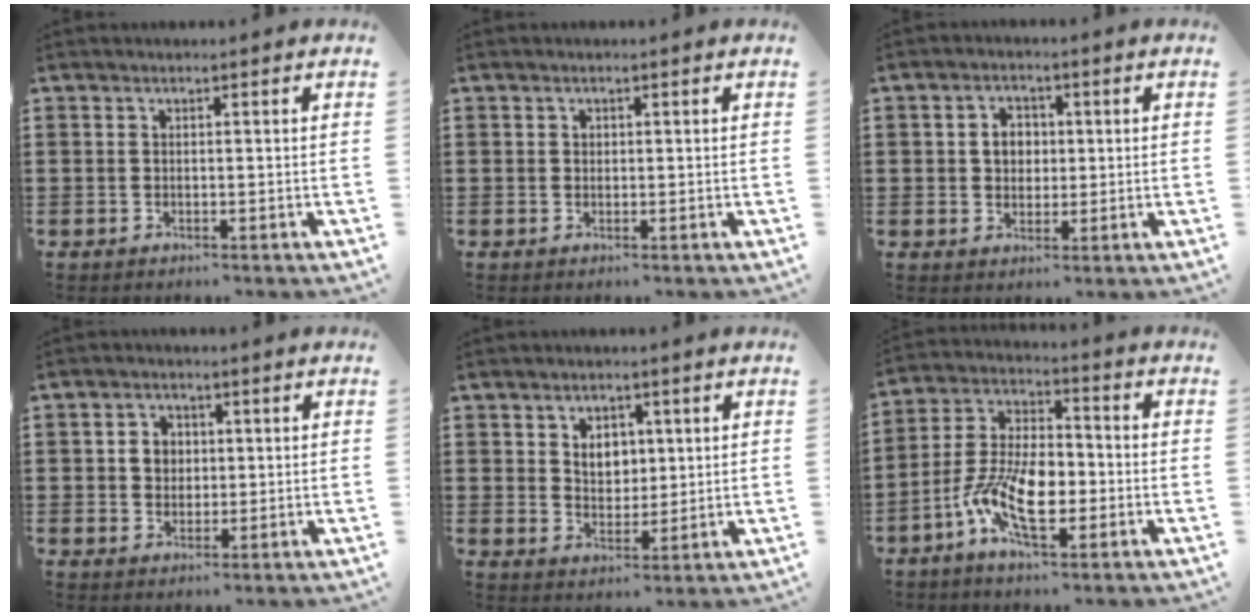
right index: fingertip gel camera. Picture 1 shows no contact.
{"total": 0.5, "force": [0.2, 0.5, 0.1], "torque": [-0.004, 0.004, 0.003]}
{"total": 3.7, "force": [0.3, 3.1, 2.0], "torque": [-0.040, 0.009, -0.002]}
{"total": 3.1, "force": [0.2, 2.8, 1.2], "torque": [-0.034, 0.010, 0.000]}
{"total": 3.9, "force": [1.3, 3.2, 1.8], "torque": [-0.041, 0.007, 0.020]}
{"total": 10.3, "force": [-3.6, 5.0, 8.2], "torque": [-0.185, -0.003, -0.069]}